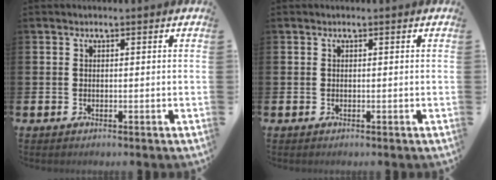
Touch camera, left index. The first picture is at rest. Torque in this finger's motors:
{"motor_torque": [-0.01, 0.01, 0.01, 0.00]}